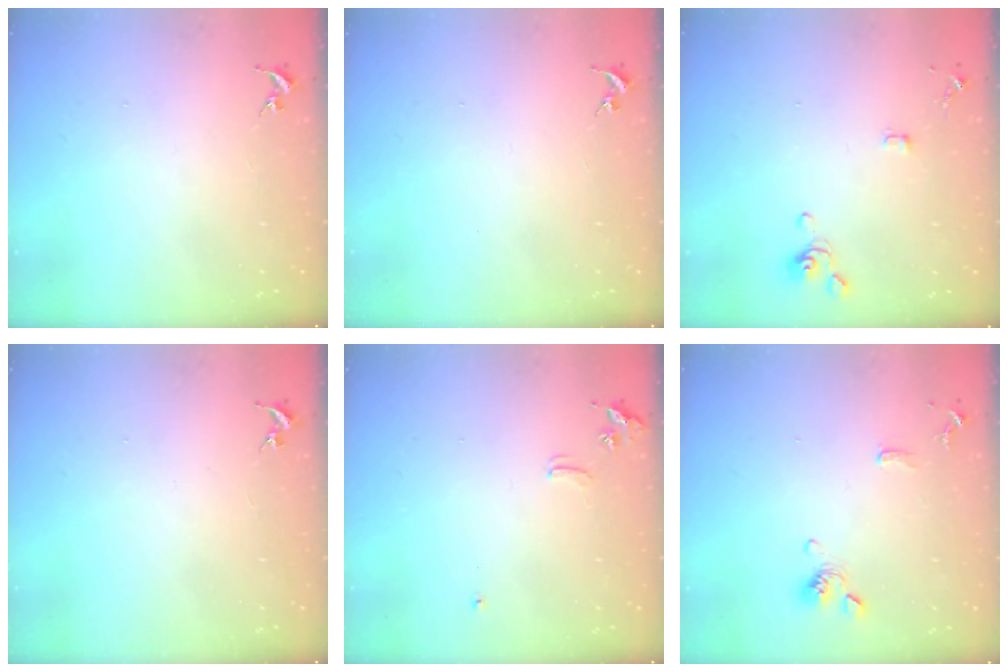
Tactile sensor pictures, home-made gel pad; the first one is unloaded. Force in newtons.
{"total": 0.0}
{"total": 3.5, "press": 3.4, "slide": 0.9}
{"total": 0.0}
{"total": 5.6, "press": 5.6, "slide": 0.7}
{"total": 10.8, "press": 10.6, "slide": 2.0}